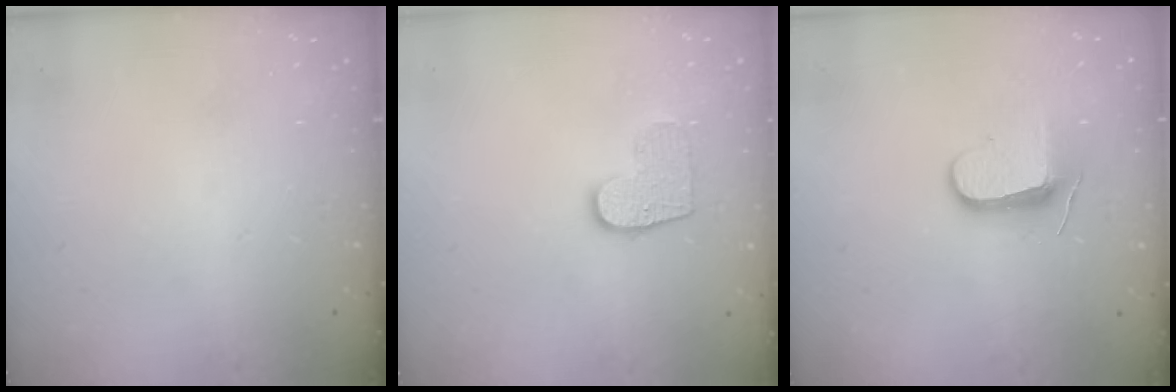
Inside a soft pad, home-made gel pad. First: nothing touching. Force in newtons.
{"total": 9.2, "press": 9.2, "slide": 0.3}
{"total": 9.3, "press": 9.3, "slide": 0.6}